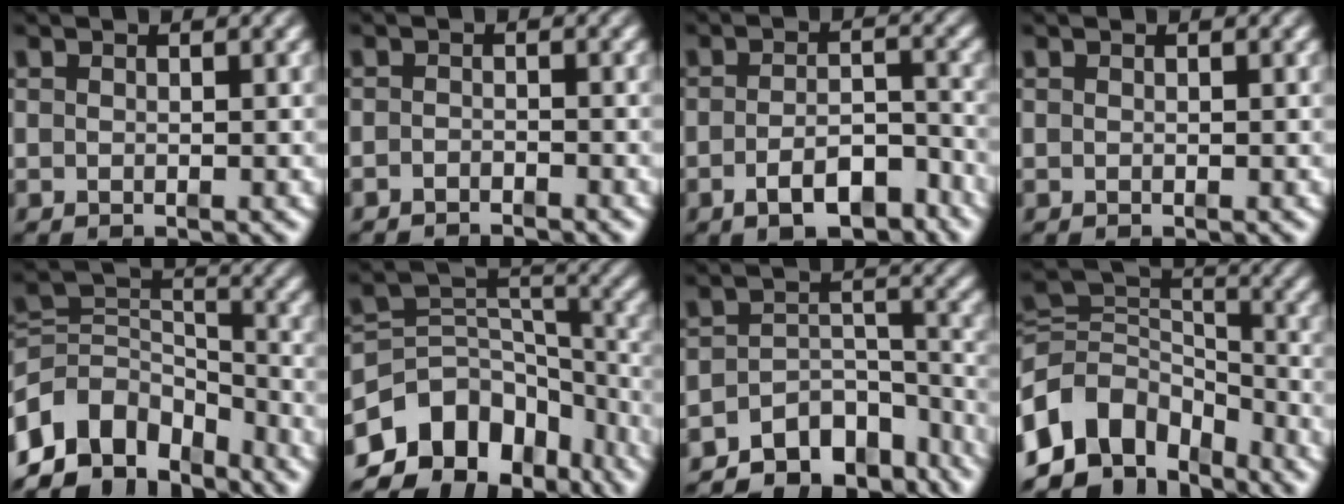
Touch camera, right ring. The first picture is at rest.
{"total": 1.9, "force": [-1.9, 0.2, -0.2], "torque": [0.001, -0.012, -0.029]}
{"total": 4.9, "force": [-3.7, 1.8, 2.6], "torque": [-0.032, -0.008, -0.061]}
{"total": 0.0}
{"total": 12.3, "force": [-4.9, 8.9, 7.0], "torque": [-0.139, -0.062, -0.061]}
{"total": 14.2, "force": [-5.8, 10.7, 7.3], "torque": [-0.134, -0.041, -0.086]}
{"total": 10.5, "force": [-8.0, 5.5, 4.1], "torque": [-0.054, -0.022, -0.121]}
{"total": 14.7, "force": [-3.3, 11.9, 8.0], "torque": [-0.168, -0.058, -0.047]}